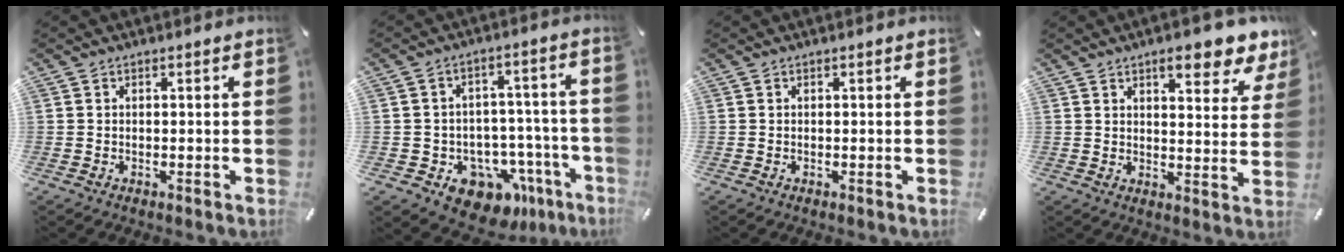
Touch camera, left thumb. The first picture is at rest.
{"total": 11.3, "force": [-6.8, 7.7, 4.6], "torque": [-0.035, 0.039, -0.105]}
{"total": 0.0}
{"total": 9.6, "force": [6.9, 3.5, 5.6], "torque": [-0.065, -0.042, 0.114]}